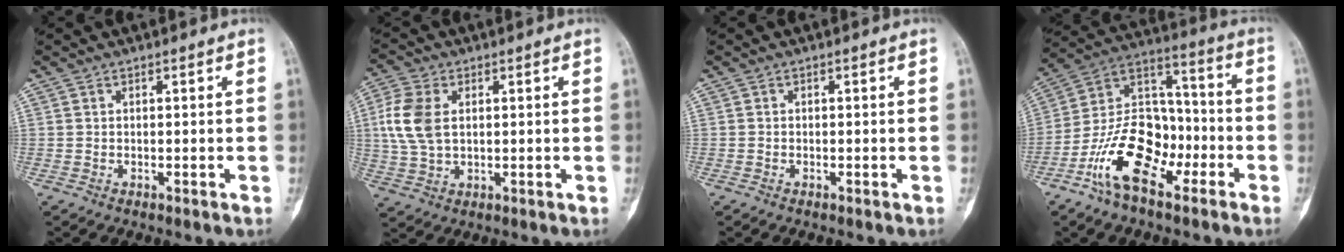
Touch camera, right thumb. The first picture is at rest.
{"total": 9.2, "force": [1.6, 5.8, 7.0], "torque": [-0.160, 0.004, 0.035]}
{"total": 0.0}
{"total": 16.8, "force": [-8.2, 9.2, 11.3], "torque": [-0.184, 0.070, -0.156]}